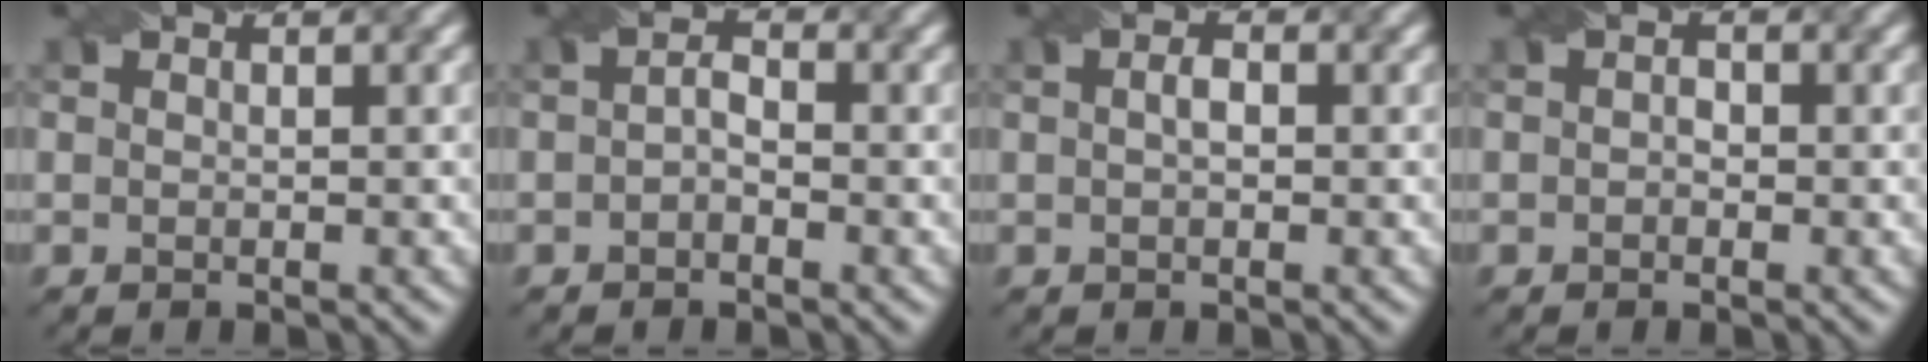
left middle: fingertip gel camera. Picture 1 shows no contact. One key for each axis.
{"total": 1.5, "fx": -0.4, "fy": 0.8, "fz": 1.2, "tx": -0.025, "ty": 0.004, "tz": -0.010}
{"total": 1.5, "fx": 0.2, "fy": 0.8, "fz": 1.2, "tx": -0.018, "ty": -0.001, "tz": 0.000}
{"total": 1.0, "fx": -0.1, "fy": 0.7, "fz": 0.6, "tx": -0.012, "ty": -0.002, "tz": -0.006}